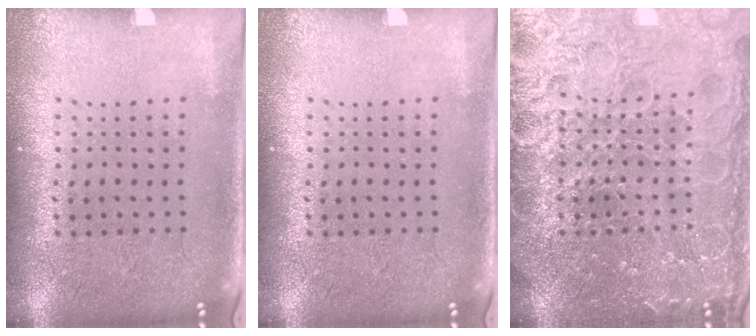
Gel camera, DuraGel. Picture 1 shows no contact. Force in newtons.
{"total": 0.0}
{"total": 6.5, "press": 6.5, "slide": 0.7}